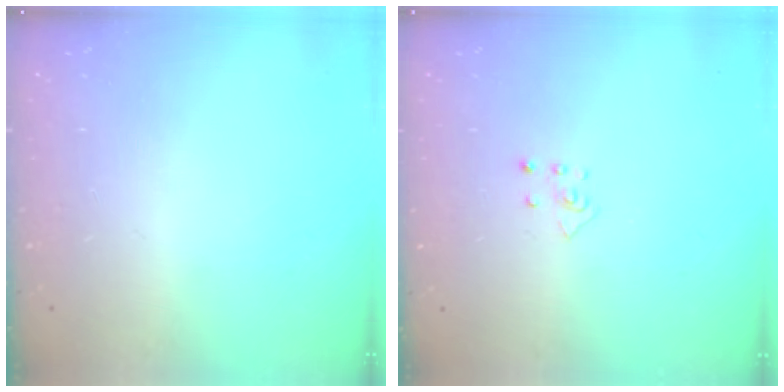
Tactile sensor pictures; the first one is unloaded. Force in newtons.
{"total": 3.9, "press": 3.9, "slide": 0.2}